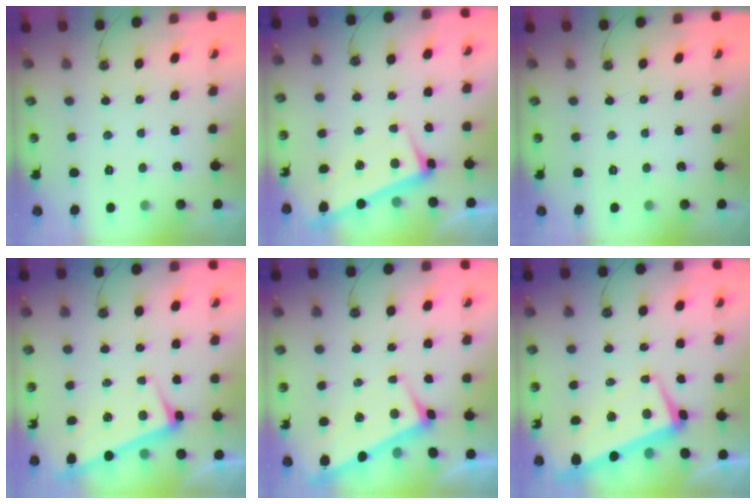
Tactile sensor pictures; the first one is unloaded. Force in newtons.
{"total": 2.7, "press": 2.6, "slide": 0.7}
{"total": 0.0}
{"total": 2.6, "press": 2.5, "slide": 0.7}
{"total": 3.7, "press": 3.7, "slide": 0.2}
{"total": 3.8, "press": 3.1, "slide": 2.1}